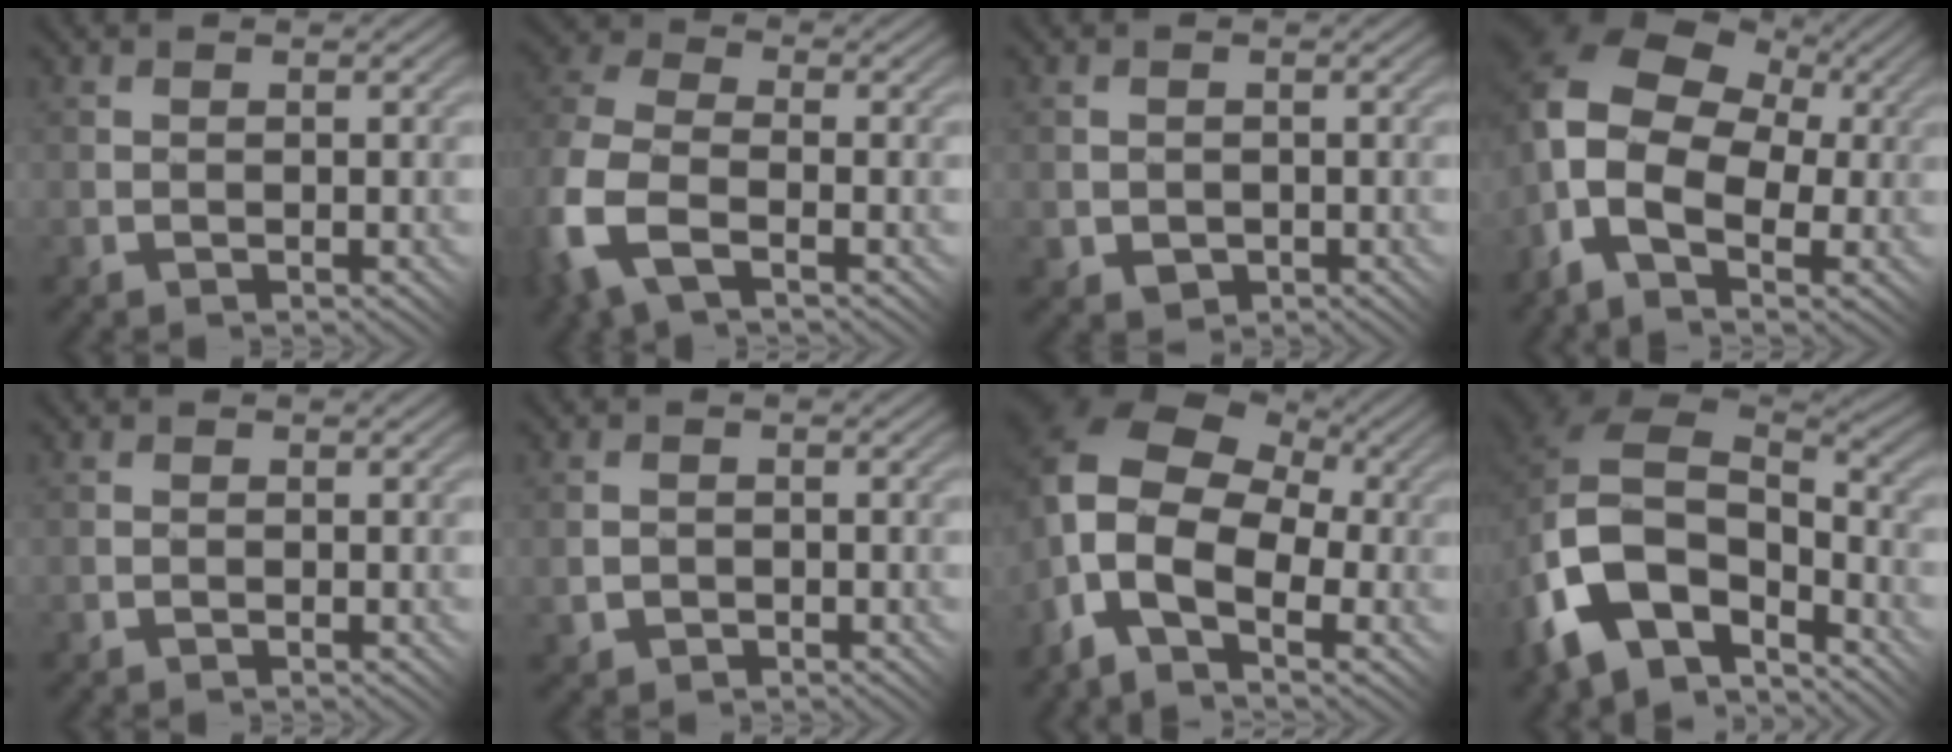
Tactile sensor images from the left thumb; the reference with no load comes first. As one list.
[{"total": 9.7, "force": [-3.9, 5.8, 6.8], "torque": [-0.191, -0.015, -0.081]}, {"total": 1.7, "force": [-0.4, 1.6, 0.3], "torque": [-0.011, -0.009, -0.006]}, {"total": 12.7, "force": [-1.8, 8.9, 8.8], "torque": [-0.195, -0.004, -0.034]}, {"total": 0.5, "force": [-0.1, 0.4, -0.3], "torque": [0.009, -0.001, -0.005]}, {"total": 1.6, "force": [-0.5, 1.5, 0.4], "torque": [-0.008, -0.003, -0.009]}, {"total": 12.8, "force": [-3.1, 8.7, 8.9], "torque": [-0.193, -0.010, -0.060]}, {"total": 13.7, "force": [-6.8, 8.8, 8.1], "torque": [-0.183, -0.045, -0.119]}]